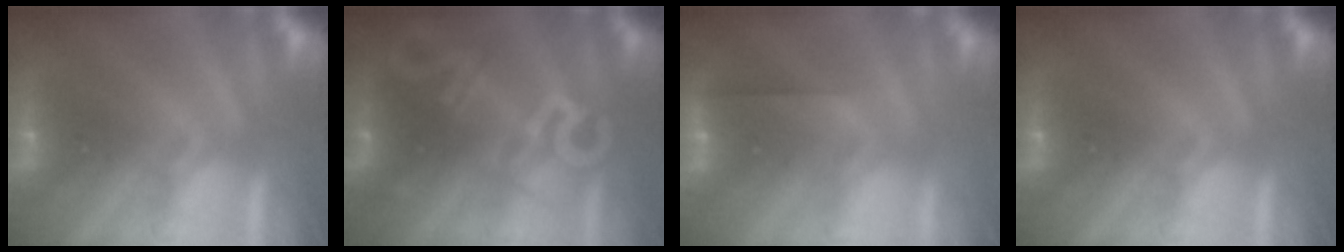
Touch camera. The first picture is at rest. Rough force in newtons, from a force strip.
{"total": 2.8}
{"total": 2.6}
{"total": 0.0}